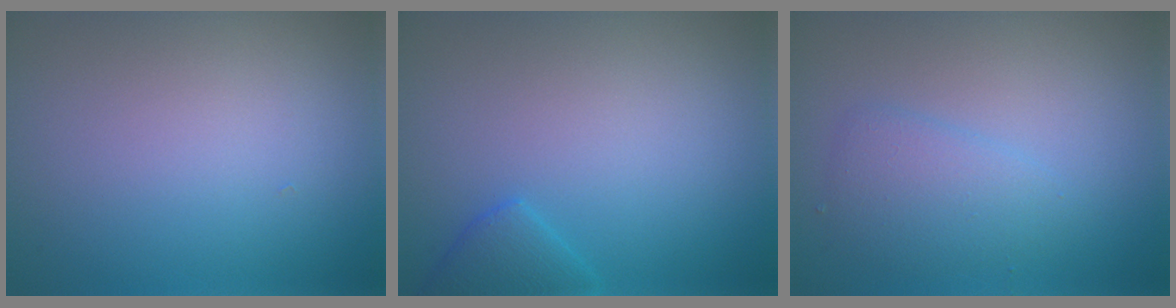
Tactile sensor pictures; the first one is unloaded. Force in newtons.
{"total": 2.3, "press": 2.3, "slide": 0.2}
{"total": 2.6, "press": 2.6, "slide": 0.0}